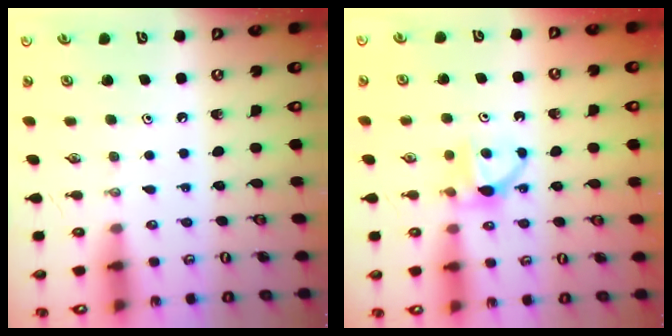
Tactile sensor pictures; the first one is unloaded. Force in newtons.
{"total": 5.3, "press": 5.2, "slide": 0.8}